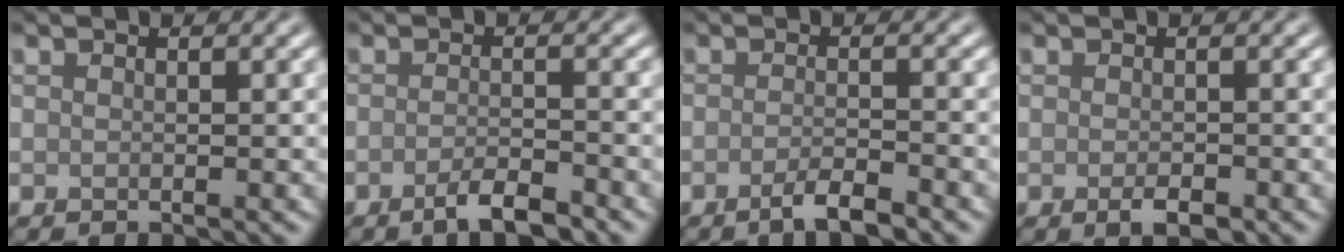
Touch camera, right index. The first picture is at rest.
{"total": 2.9, "force": [-2.0, 0.7, 2.0], "torque": [-0.036, 0.002, -0.039]}
{"total": 2.6, "force": [-1.7, 0.5, 1.9], "torque": [-0.031, 0.002, -0.036]}
{"total": 1.7, "force": [-0.8, 0.7, 1.3], "torque": [-0.021, -0.004, -0.013]}